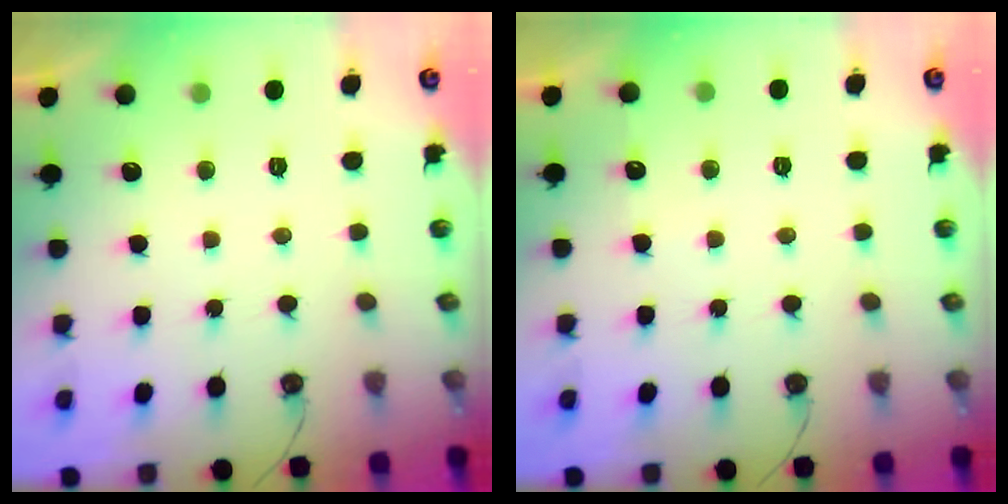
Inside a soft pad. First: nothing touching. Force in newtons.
{"total": 3.9, "press": 3.8, "slide": 0.5}